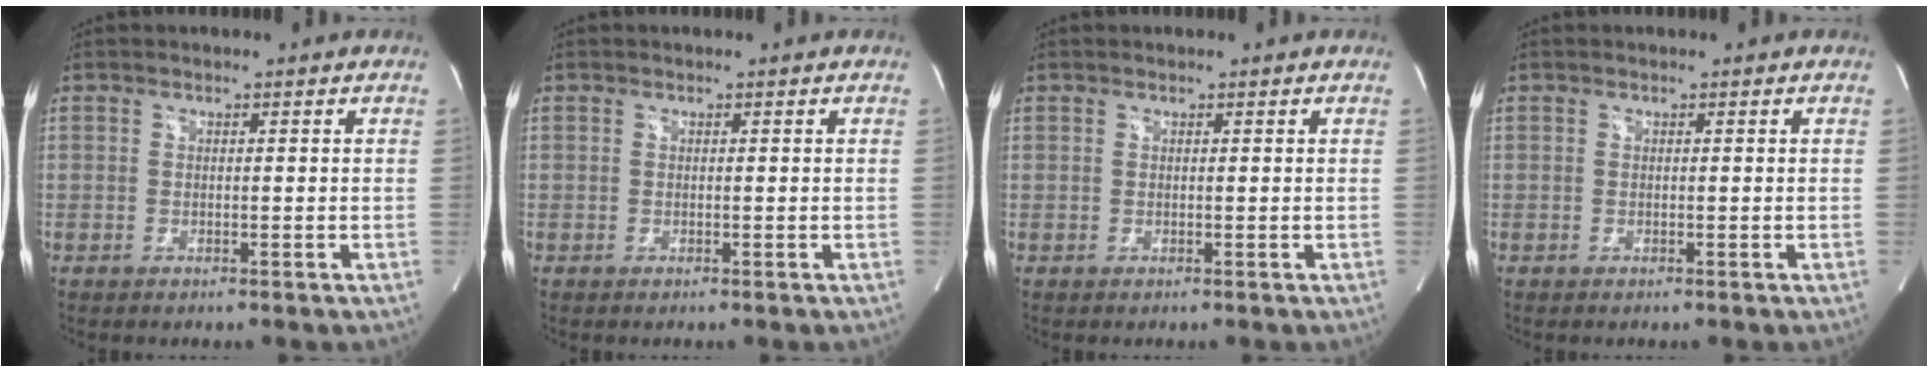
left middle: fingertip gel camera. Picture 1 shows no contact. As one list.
[{"total": 0.0}, {"total": 0.0}, {"total": 0.0}]